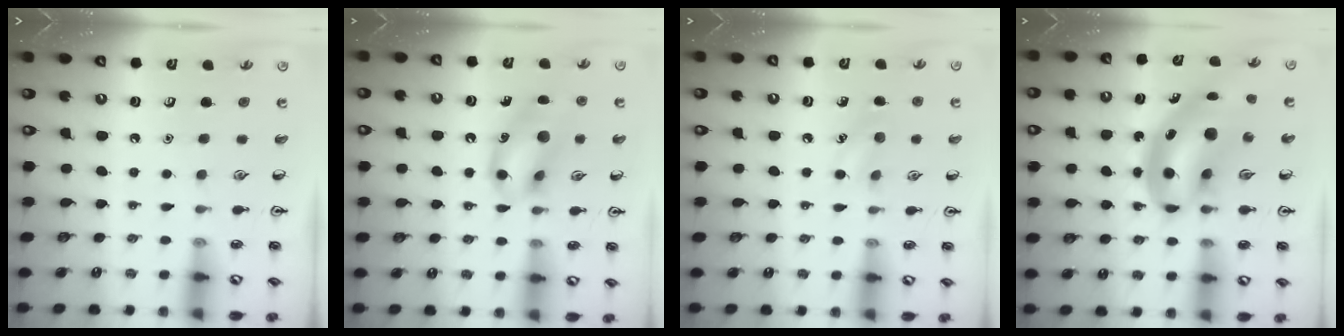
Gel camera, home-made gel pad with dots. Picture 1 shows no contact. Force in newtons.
{"total": 12.6, "press": 12.4, "slide": 2.3}
{"total": 6.9, "press": 6.6, "slide": 2.0}
{"total": 11.4, "press": 10.9, "slide": 3.3}